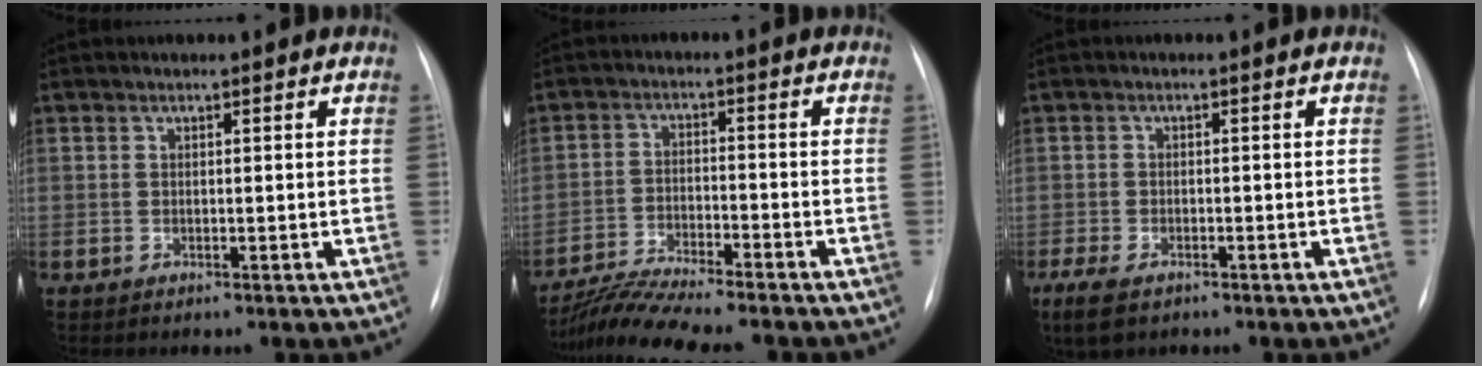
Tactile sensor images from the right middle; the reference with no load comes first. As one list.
[{"total": 10.4, "force": [-9.3, 0.0, 4.7], "torque": [-0.087, -0.015, -0.153]}, {"total": 6.5, "force": [-4.3, 3.0, 3.8], "torque": [-0.083, -0.017, -0.065]}]